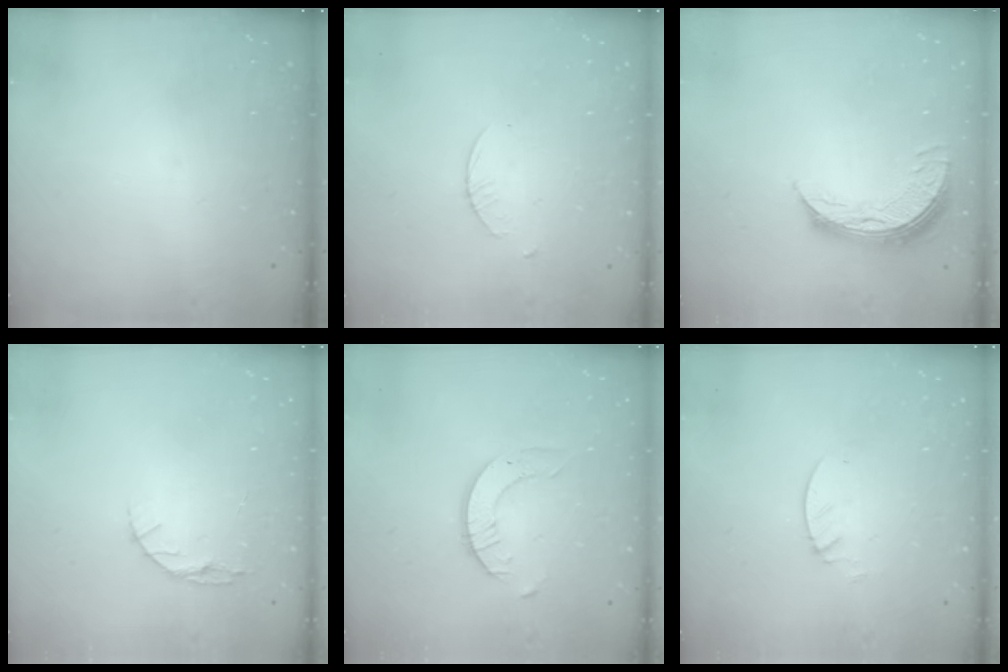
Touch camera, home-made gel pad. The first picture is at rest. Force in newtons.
{"total": 1.5, "press": 1.5, "slide": 0.2}
{"total": 9.0, "press": 9.0, "slide": 0.9}
{"total": 4.4, "press": 4.4, "slide": 0.5}
{"total": 3.3, "press": 3.3, "slide": 0.3}
{"total": 1.3, "press": 1.3, "slide": 0.1}